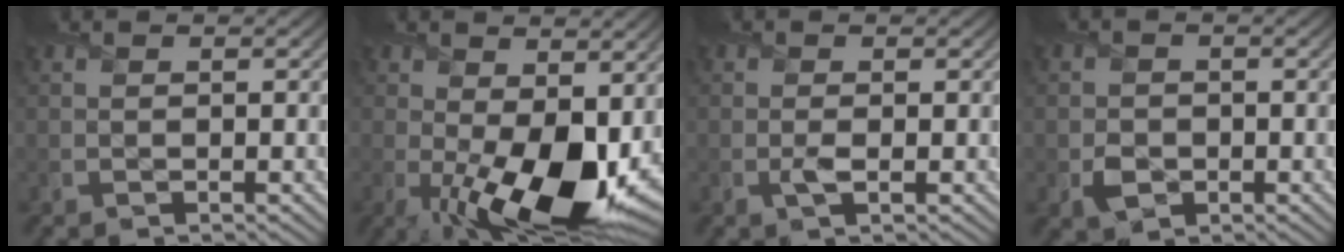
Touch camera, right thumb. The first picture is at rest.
{"total": 13.3, "force": [-2.5, 6.9, 11.1], "torque": [-0.191, -0.040, -0.022]}
{"total": 0.7, "force": [-0.1, 0.3, 0.6], "torque": [-0.013, -0.001, -0.004]}
{"total": 2.2, "force": [-0.7, 2.1, 0.5], "torque": [-0.004, -0.006, -0.016]}